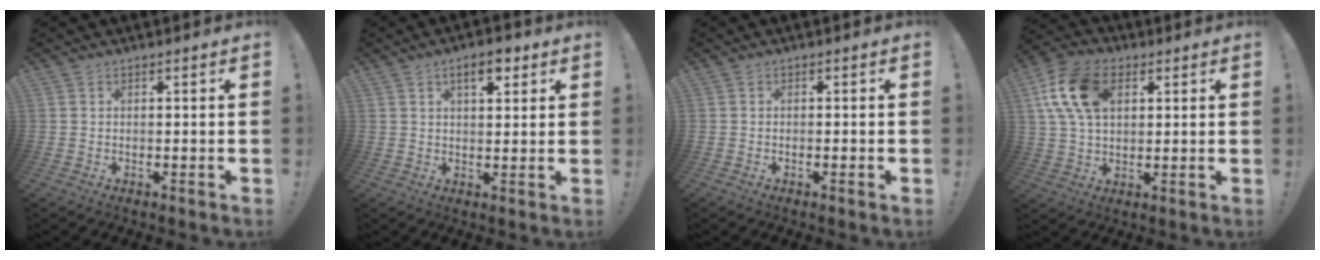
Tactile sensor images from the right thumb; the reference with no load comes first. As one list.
[{"total": 6.0, "force": [3.3, 2.8, 4.2], "torque": [-0.057, -0.005, 0.053]}, {"total": 0.9, "force": [-0.5, -0.1, 0.8], "torque": [-0.021, 0.003, -0.006]}, {"total": 16.0, "force": [5.3, 10.4, 11.0], "torque": [-0.210, 0.000, 0.103]}]